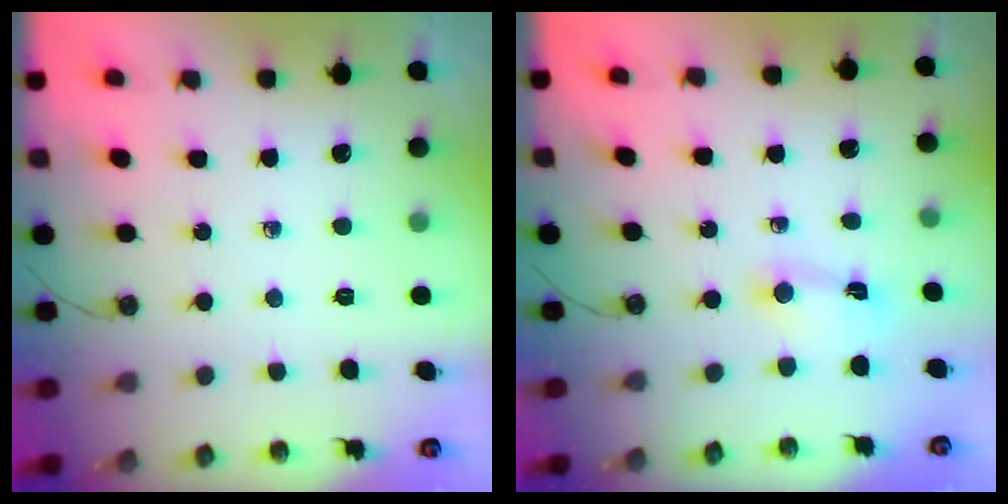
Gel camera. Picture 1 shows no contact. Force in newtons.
{"total": 2.0, "press": 2.0, "slide": 0.4}